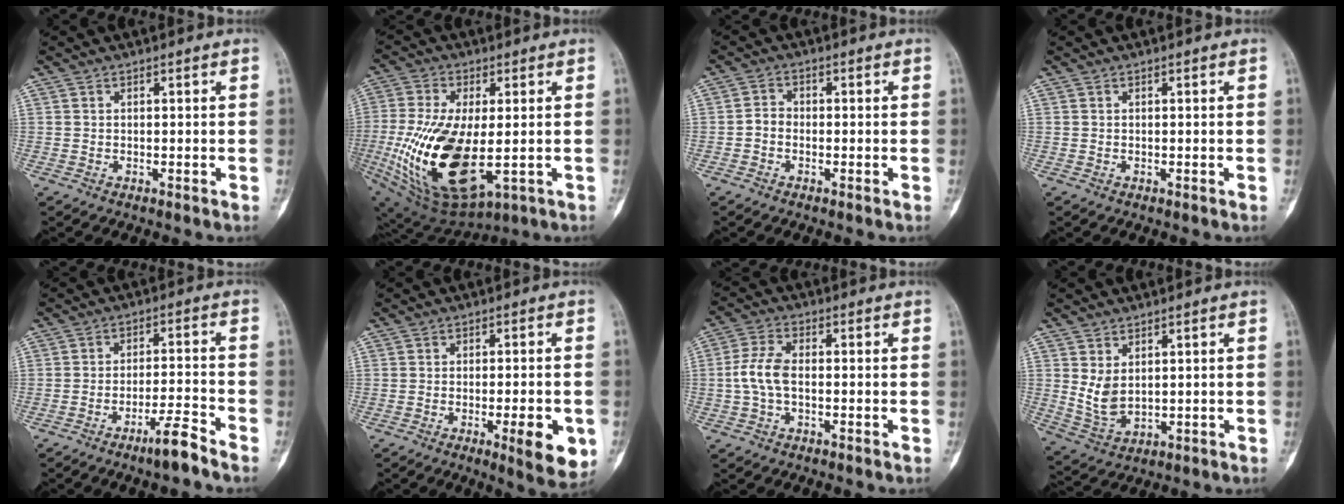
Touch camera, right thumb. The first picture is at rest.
{"total": 21.2, "force": [-2.9, 10.1, 18.4], "torque": [-0.375, -0.024, -0.024]}
{"total": 2.3, "force": [-0.8, 1.9, 1.2], "torque": [-0.014, 0.008, -0.024]}
{"total": 0.0}
{"total": 6.2, "force": [-4.6, 0.2, 4.1], "torque": [-0.075, 0.029, -0.082]}
{"total": 8.9, "force": [-2.9, 2.3, 8.1], "torque": [-0.097, -0.006, -0.034]}
{"total": 6.2, "force": [-0.7, 3.4, 5.1], "torque": [-0.118, 0.016, -0.019]}
{"total": 5.7, "force": [1.4, 3.6, 4.1], "torque": [-0.072, -0.015, 0.046]}